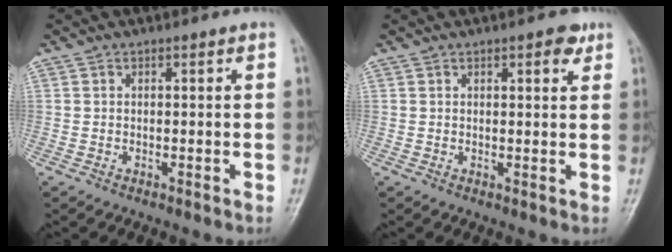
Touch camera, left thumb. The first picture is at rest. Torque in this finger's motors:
{"motor_torque": [-0.10, -0.01, 0.23, 0.09, 0.06]}